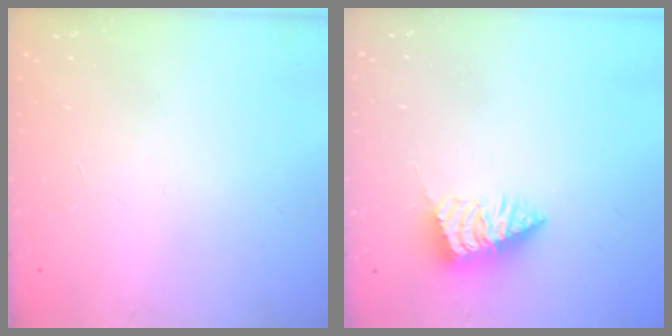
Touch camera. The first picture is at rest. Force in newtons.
{"total": 2.6, "press": 2.6, "slide": 0.1}